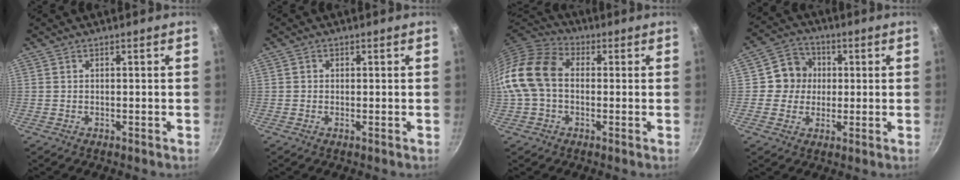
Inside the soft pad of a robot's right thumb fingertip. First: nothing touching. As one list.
[{"total": 0.7, "force": [0.0, 0.6, 0.3], "torque": [-0.006, 0.003, -0.003]}, {"total": 13.9, "force": [-0.1, 10.1, 9.6], "torque": [-0.169, 0.034, -0.022]}, {"total": 7.5, "force": [0.7, 7.1, 2.2], "torque": [0.008, 0.013, -0.003]}]